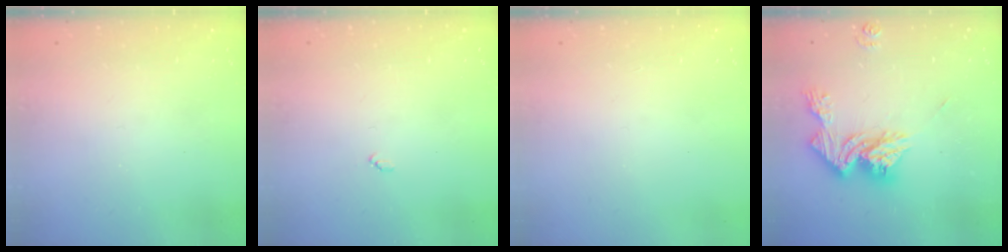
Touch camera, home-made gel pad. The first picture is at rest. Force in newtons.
{"total": 3.1, "press": 3.1, "slide": 0.4}
{"total": 0.0}
{"total": 14.7, "press": 14.7, "slide": 1.2}